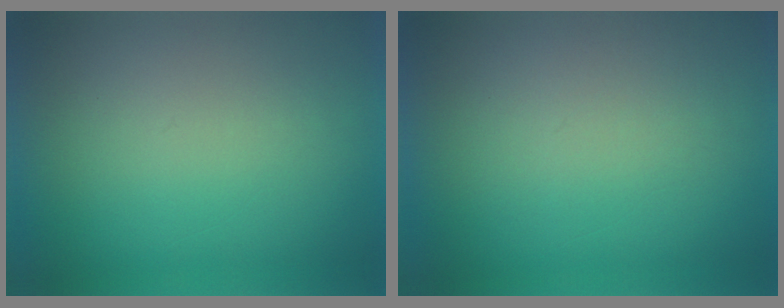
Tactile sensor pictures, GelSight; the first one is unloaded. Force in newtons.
{"total": 3.8}